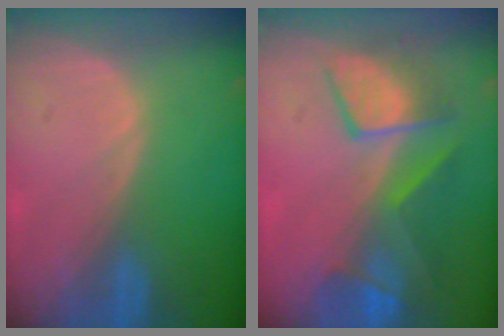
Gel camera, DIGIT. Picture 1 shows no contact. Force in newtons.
{"total": 8.0, "press": 7.9, "slide": 1.6}